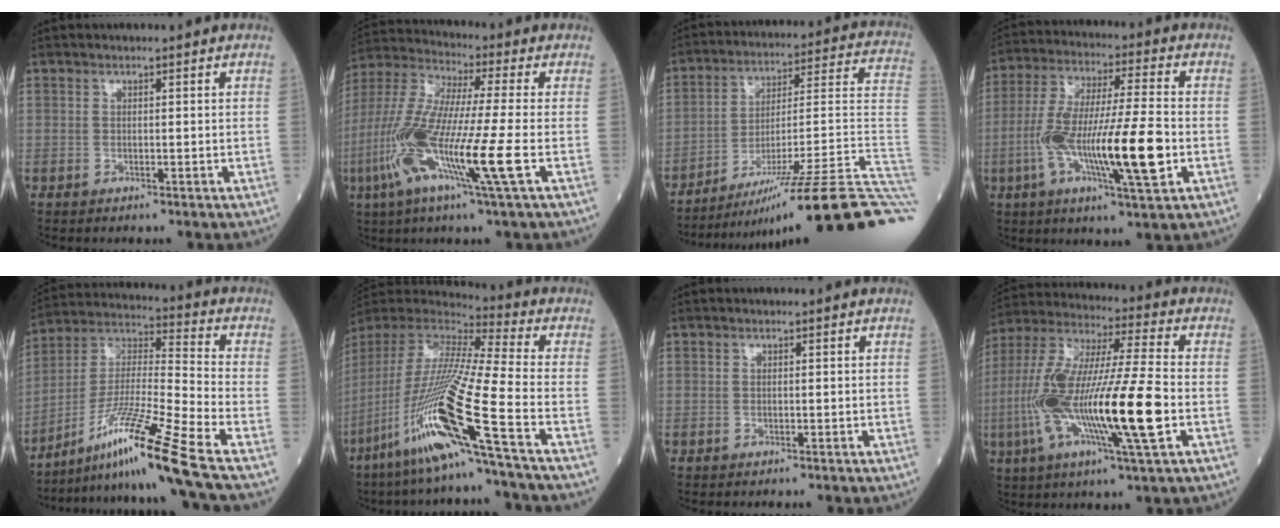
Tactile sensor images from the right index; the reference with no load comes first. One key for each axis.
{"total": 16.7, "fx": -5.3, "fy": -0.3, "fz": 15.8, "tx": -0.335, "ty": -0.029, "tz": -0.114}
{"total": 28.6, "fx": -19.5, "fy": -1.0, "fz": 21.0, "tx": -0.181, "ty": -0.011, "tz": -0.293}
{"total": 16.4, "fx": -3.9, "fy": 1.4, "fz": 15.8, "tx": -0.300, "ty": -0.006, "tz": -0.071}
{"total": 16.6, "fx": -11.1, "fy": -3.1, "fz": 12.0, "tx": -0.235, "ty": -0.013, "tz": -0.197}
{"total": 21.7, "fx": -10.5, "fy": -1.3, "fz": 19.0, "tx": -0.421, "ty": -0.054, "tz": -0.213}
{"total": 0.0}
{"total": 21.1, "fx": -4.6, "fy": 1.2, "fz": 20.6, "tx": -0.425, "ty": -0.020, "tz": -0.090}